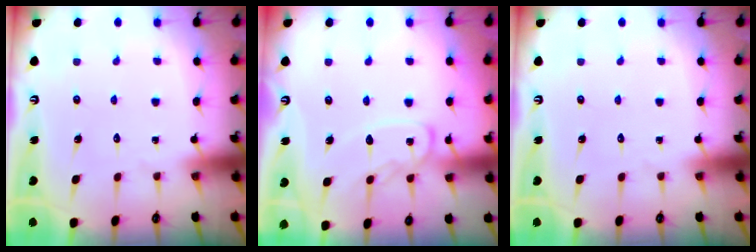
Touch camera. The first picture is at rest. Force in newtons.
{"total": 10.5, "press": 10.4, "slide": 0.9}
{"total": 0.0}